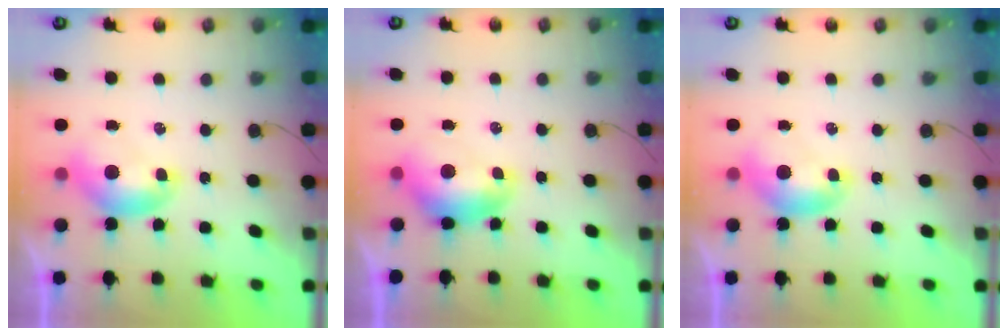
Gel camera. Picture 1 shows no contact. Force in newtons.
{"total": 1.2, "press": 1.1, "slide": 0.4}
{"total": 0.0}